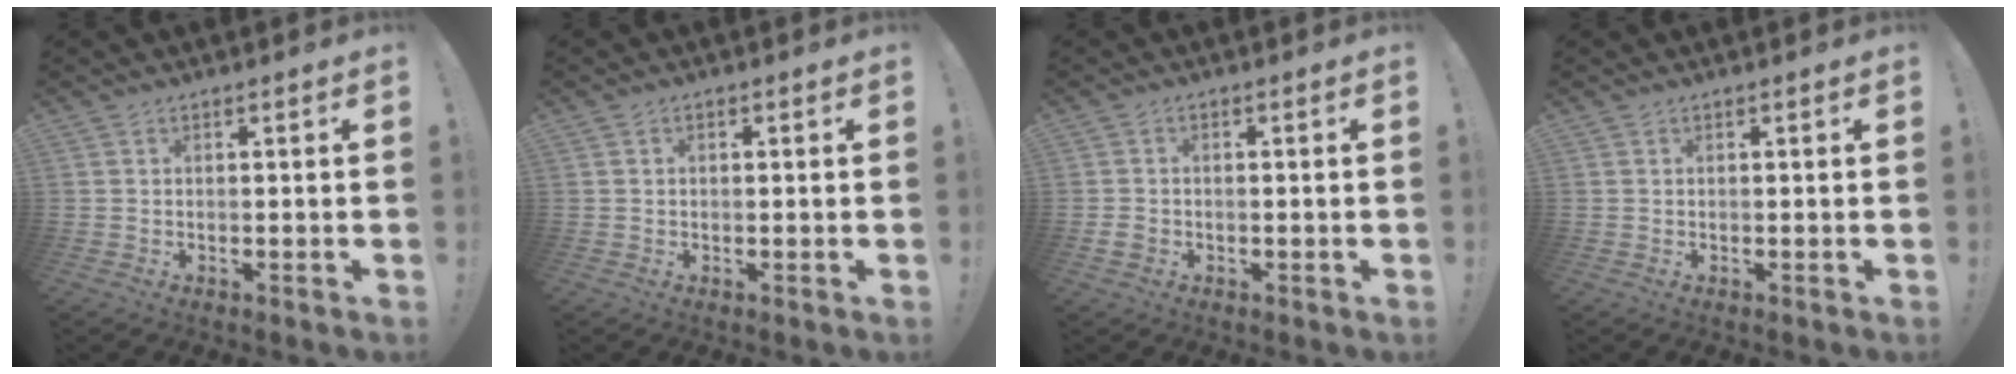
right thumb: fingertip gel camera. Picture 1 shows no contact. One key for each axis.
{"total": 0.7, "fx": -0.1, "fy": 0.5, "fz": 0.4, "tx": -0.011, "ty": 0.004, "tz": -0.001}
{"total": 2.4, "fx": -0.8, "fy": 1.8, "fz": 1.3, "tx": -0.019, "ty": 0.006, "tz": -0.011}
{"total": 0.0}